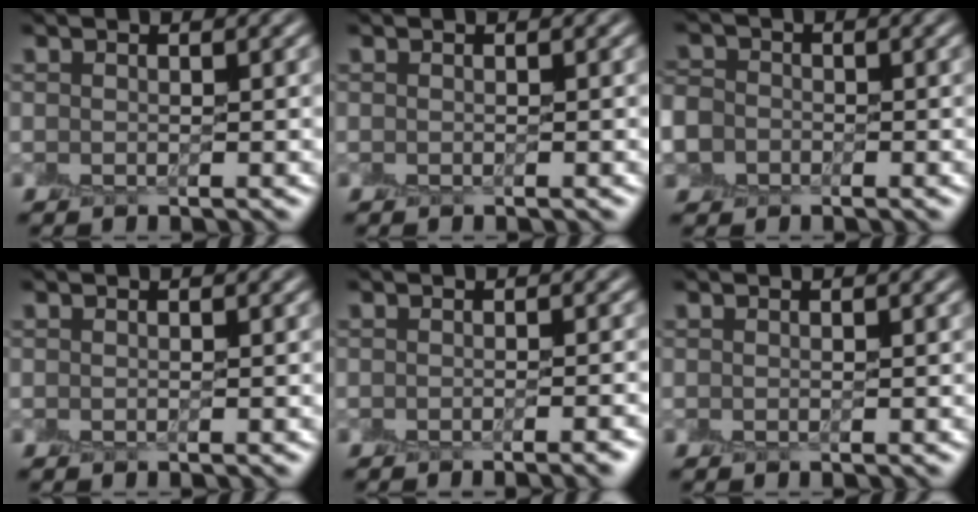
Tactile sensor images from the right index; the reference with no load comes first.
{"total": 0.0}
{"total": 6.5, "force": [-2.3, 5.7, 2.2], "torque": [-0.058, -0.001, -0.075]}
{"total": 0.0}
{"total": 2.4, "force": [-1.7, 0.4, 1.7], "torque": [-0.017, 0.002, -0.020]}
{"total": 0.0}